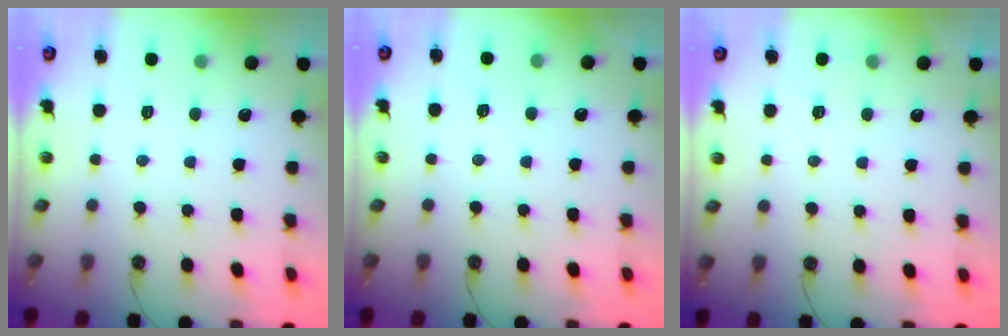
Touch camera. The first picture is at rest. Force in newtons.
{"total": 2.0, "press": 0.8, "slide": 1.8}
{"total": 4.7, "press": 4.5, "slide": 1.4}